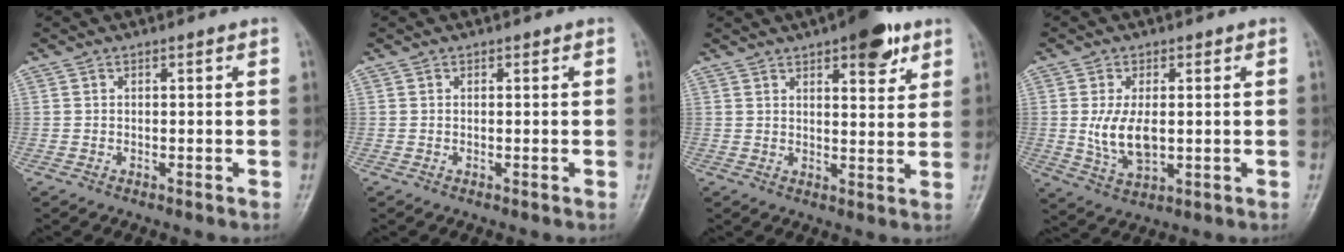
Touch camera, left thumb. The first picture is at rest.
{"total": 0.0}
{"total": 9.4, "force": [5.5, 3.6, 6.8], "torque": [-0.067, -0.023, 0.072]}
{"total": 7.7, "force": [0.2, 4.3, 6.3], "torque": [-0.117, -0.011, 0.012]}